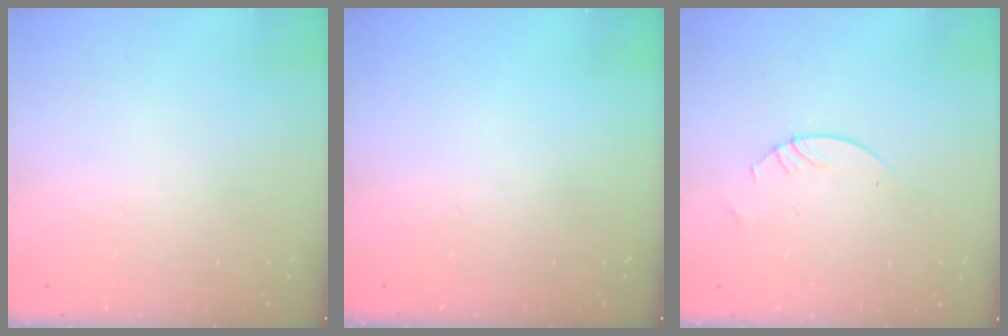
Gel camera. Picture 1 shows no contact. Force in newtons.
{"total": 0.0}
{"total": 3.0, "press": 2.9, "slide": 0.3}